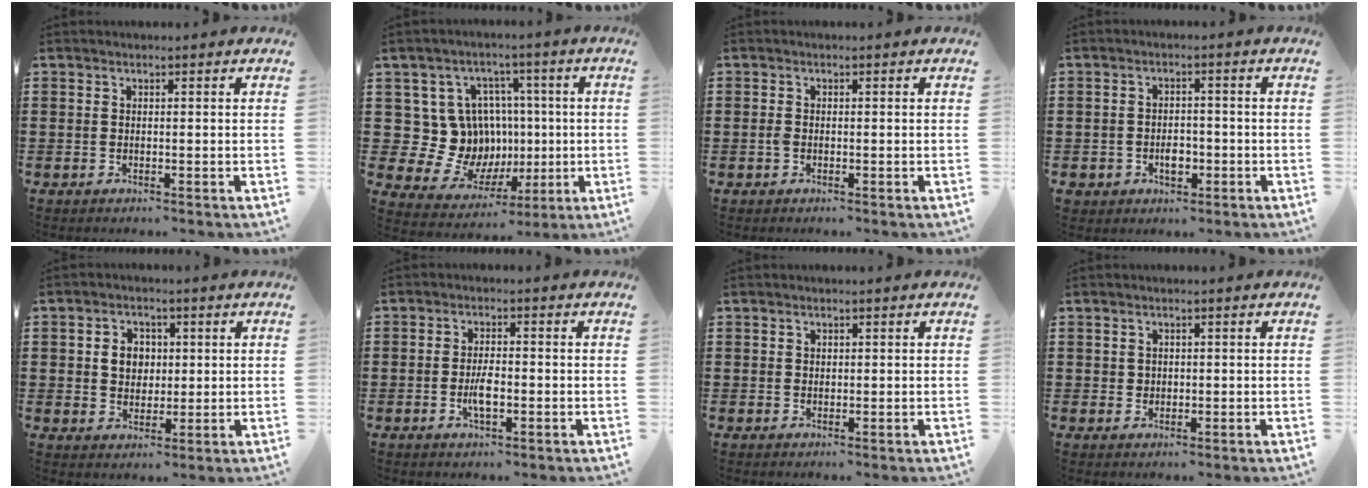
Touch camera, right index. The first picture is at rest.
{"total": 12.1, "force": [1.0, 11.3, 4.2], "torque": [-0.113, -0.009, 0.033]}
{"total": 1.0, "force": [-0.4, 0.5, 0.7], "torque": [-0.022, -0.003, -0.010]}
{"total": 3.3, "force": [-1.4, 2.3, 1.9], "torque": [-0.032, -0.003, -0.028]}
{"total": 4.3, "force": [0.5, 3.7, 2.1], "torque": [-0.047, 0.011, 0.004]}
{"total": 3.8, "force": [-1.0, 1.1, 3.5], "torque": [-0.077, -0.008, -0.021]}
{"total": 0.6, "force": [0.3, 0.6, 0.1], "torque": [-0.004, 0.004, 0.006]}
{"total": 1.2, "force": [0.4, 1.1, 0.3], "torque": [-0.009, 0.007, 0.007]}